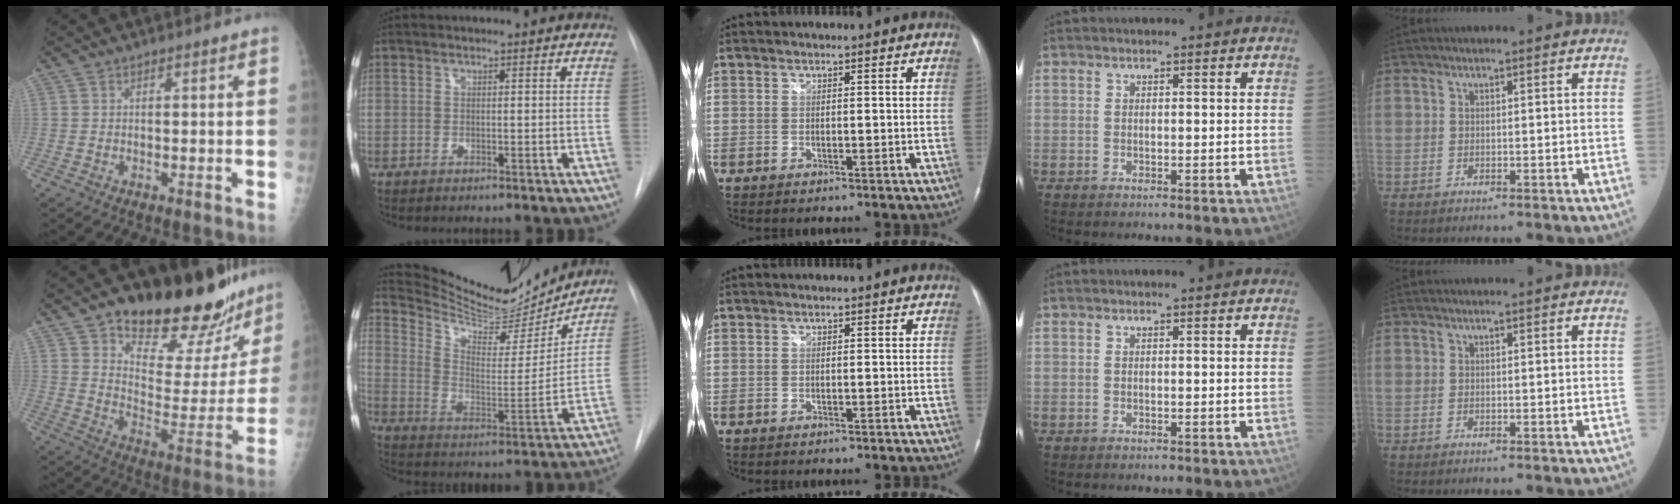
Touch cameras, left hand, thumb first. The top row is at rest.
{"thumb": {"total": 25.5, "force": [19.8, 9.5, 12.9], "torque": [-0.135, -0.107, 0.277]}, "index": {"total": 19.8, "force": [18.8, 4.1, 4.5], "torque": [-0.080, -0.037, 0.284]}}